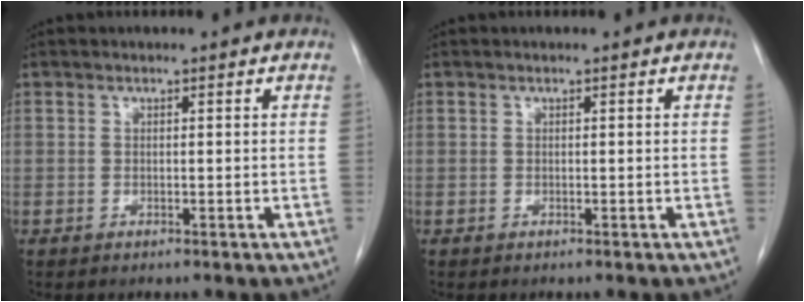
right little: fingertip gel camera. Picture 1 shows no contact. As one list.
[{"total": 0.0}]